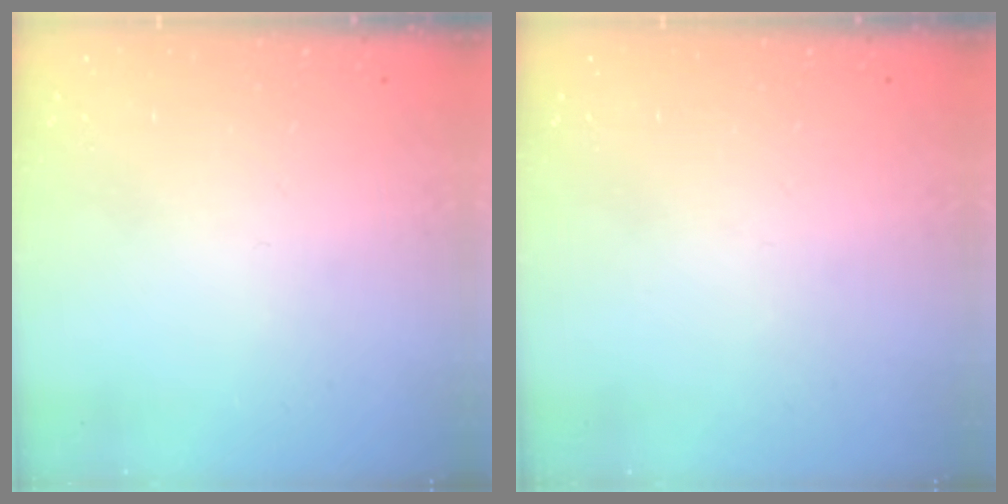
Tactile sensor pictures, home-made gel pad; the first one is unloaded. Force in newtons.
{"total": 0.0}